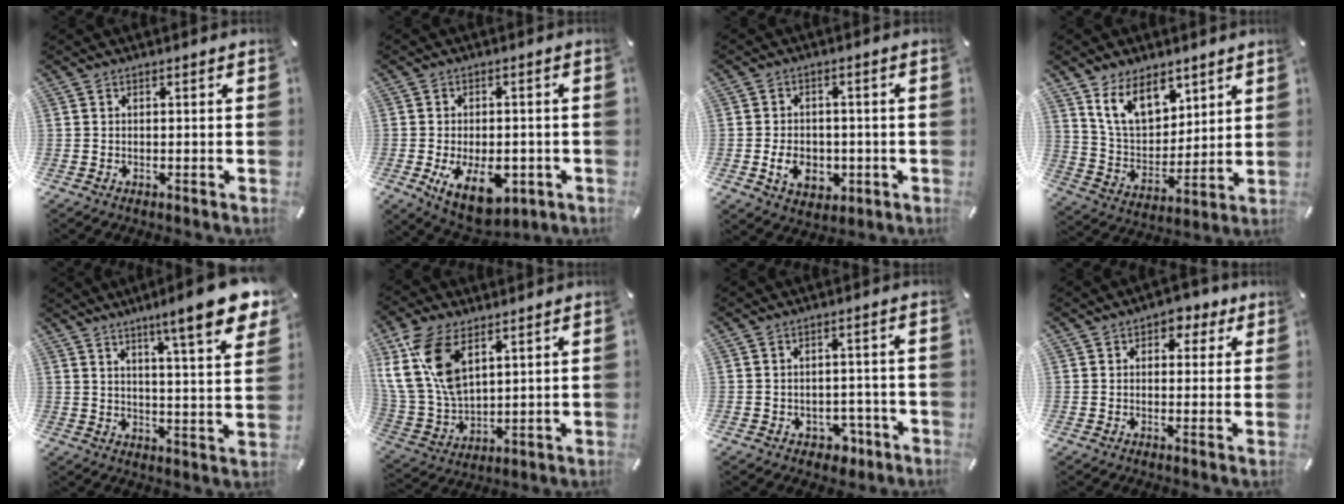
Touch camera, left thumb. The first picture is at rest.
{"total": 12.0, "force": [-3.8, 7.0, 8.9], "torque": [-0.148, -0.004, -0.061]}
{"total": 7.7, "force": [-1.7, 6.0, 4.5], "torque": [-0.089, 0.001, -0.033]}
{"total": 13.1, "force": [8.3, 8.2, 6.0], "torque": [-0.119, -0.035, 0.160]}
{"total": 13.1, "force": [9.2, 1.3, 9.2], "torque": [-0.142, -0.057, 0.146]}
{"total": 15.7, "force": [7.6, 9.4, 10.1], "torque": [-0.262, -0.030, 0.136]}
{"total": 4.6, "force": [-1.7, 3.8, 1.9], "torque": [-0.013, 0.008, -0.030]}
{"total": 4.5, "force": [2.0, 3.3, 2.3], "torque": [-0.014, -0.004, 0.025]}